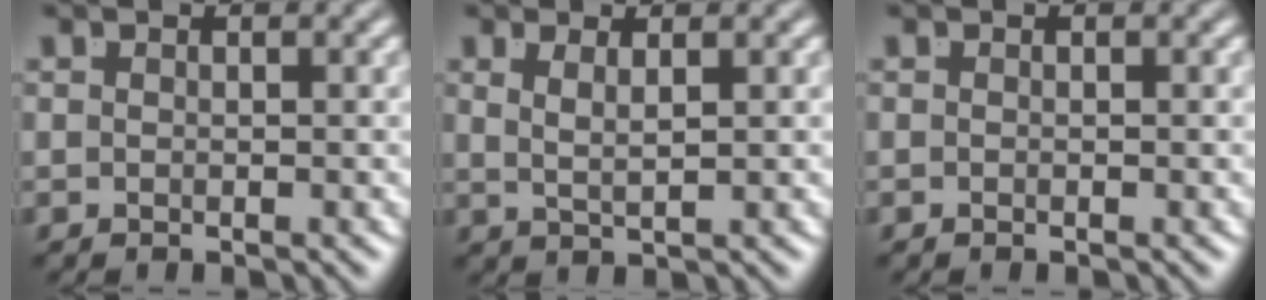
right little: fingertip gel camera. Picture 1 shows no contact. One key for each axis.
{"total": 1.9, "fx": 0.7, "fy": -0.3, "fz": 1.7, "tx": -0.031, "ty": -0.006, "tz": 0.022}
{"total": 0.0}